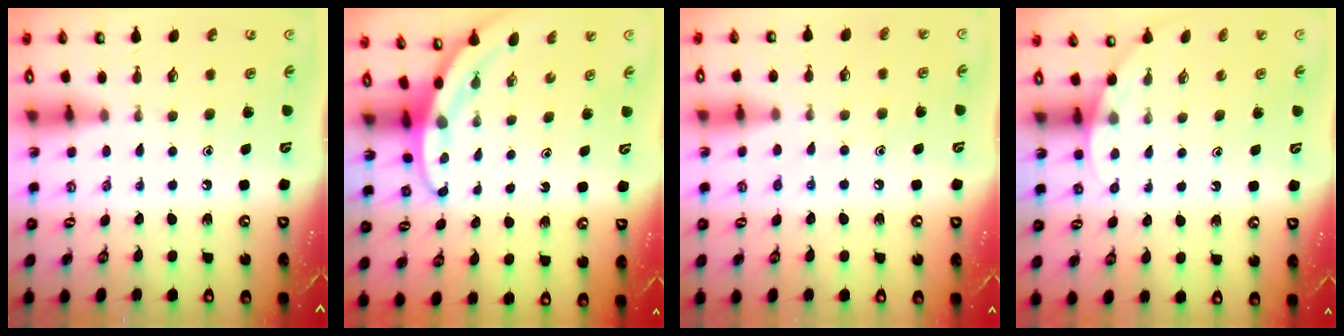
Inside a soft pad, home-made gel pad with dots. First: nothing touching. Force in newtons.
{"total": 3.4, "press": 3.4, "slide": 0.2}
{"total": 6.9, "press": 6.9, "slide": 0.7}
{"total": 2.8, "press": 2.8, "slide": 0.1}